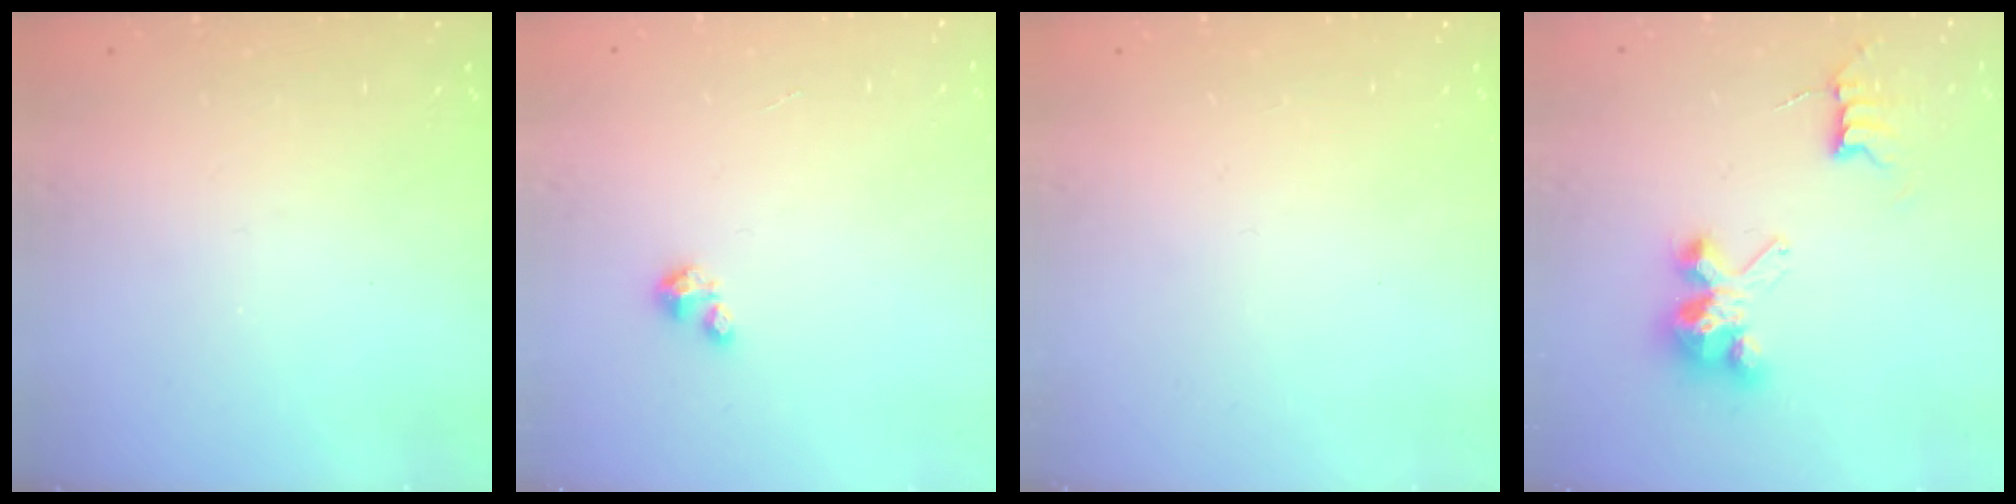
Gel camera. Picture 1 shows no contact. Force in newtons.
{"total": 0.9, "press": 0.9, "slide": 0.2}
{"total": 0.0}
{"total": 7.5, "press": 7.5, "slide": 0.6}